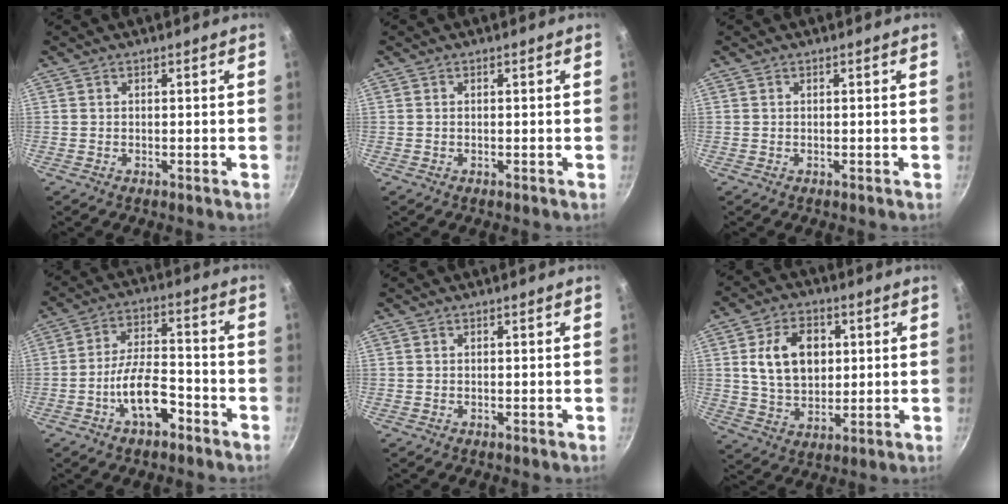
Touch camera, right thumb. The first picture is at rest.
{"total": 0.0}
{"total": 0.0}
{"total": 10.2, "force": [-4.7, 4.8, 7.6], "torque": [-0.133, 0.041, -0.084]}
{"total": 0.0}
{"total": 12.6, "force": [2.7, 8.7, 8.7], "torque": [-0.119, -0.006, 0.053]}